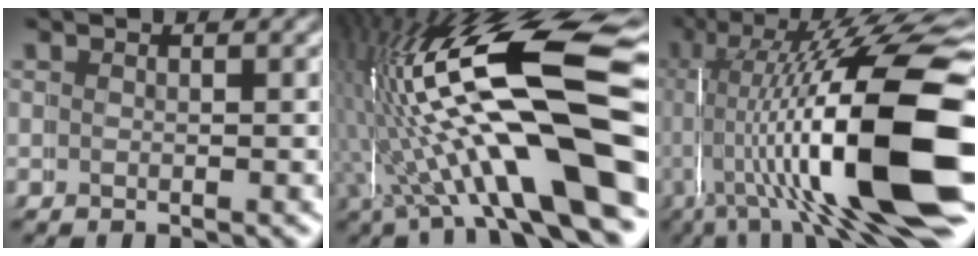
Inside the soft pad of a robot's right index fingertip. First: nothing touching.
{"total": 16.7, "force": [1.1, 6.5, 15.3], "torque": [-0.279, -0.004, 0.019]}
{"total": 16.4, "force": [-0.4, 6.6, 15.0], "torque": [-0.235, 0.004, -0.009]}